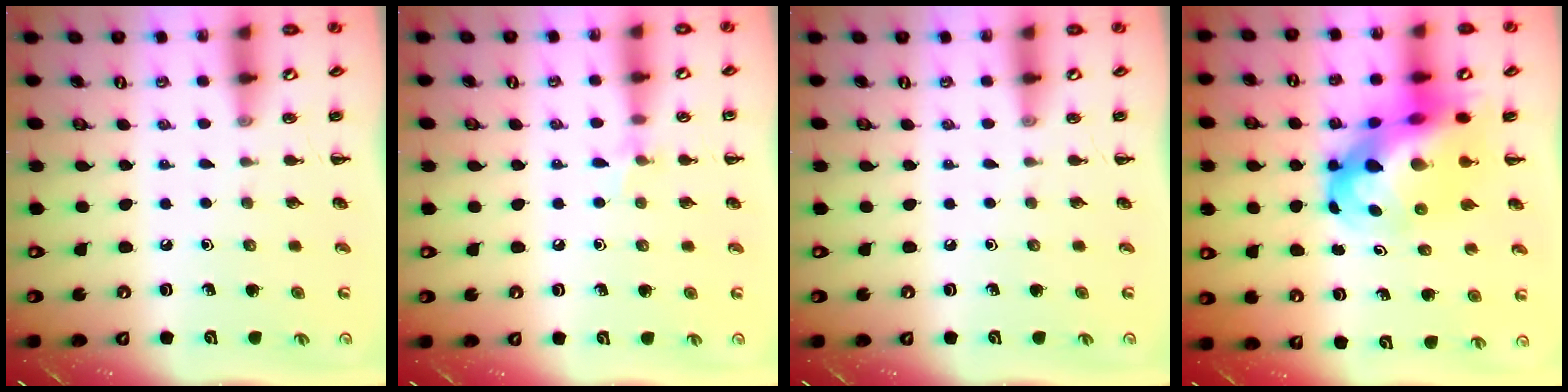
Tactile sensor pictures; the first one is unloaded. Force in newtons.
{"total": 5.4, "press": 5.0, "slide": 1.8}
{"total": 0.0}
{"total": 15.0, "press": 14.5, "slide": 3.8}